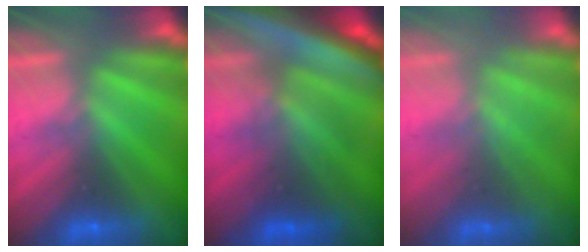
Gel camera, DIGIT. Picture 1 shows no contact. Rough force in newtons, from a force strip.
{"total": 6.9}
{"total": 2.1}